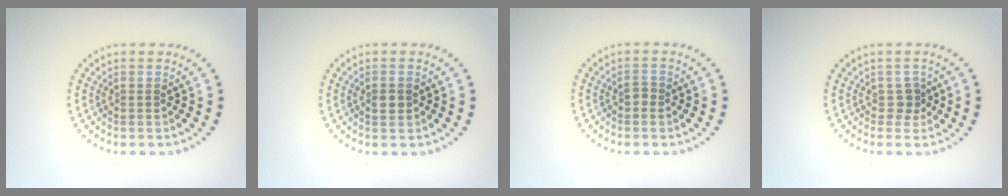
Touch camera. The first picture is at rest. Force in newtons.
{"total": 1.2, "press": 1.2, "slide": 0.1}
{"total": 0.8, "press": 0.8, "slide": 0.3}
{"total": 1.2, "press": 1.0, "slide": 0.8}